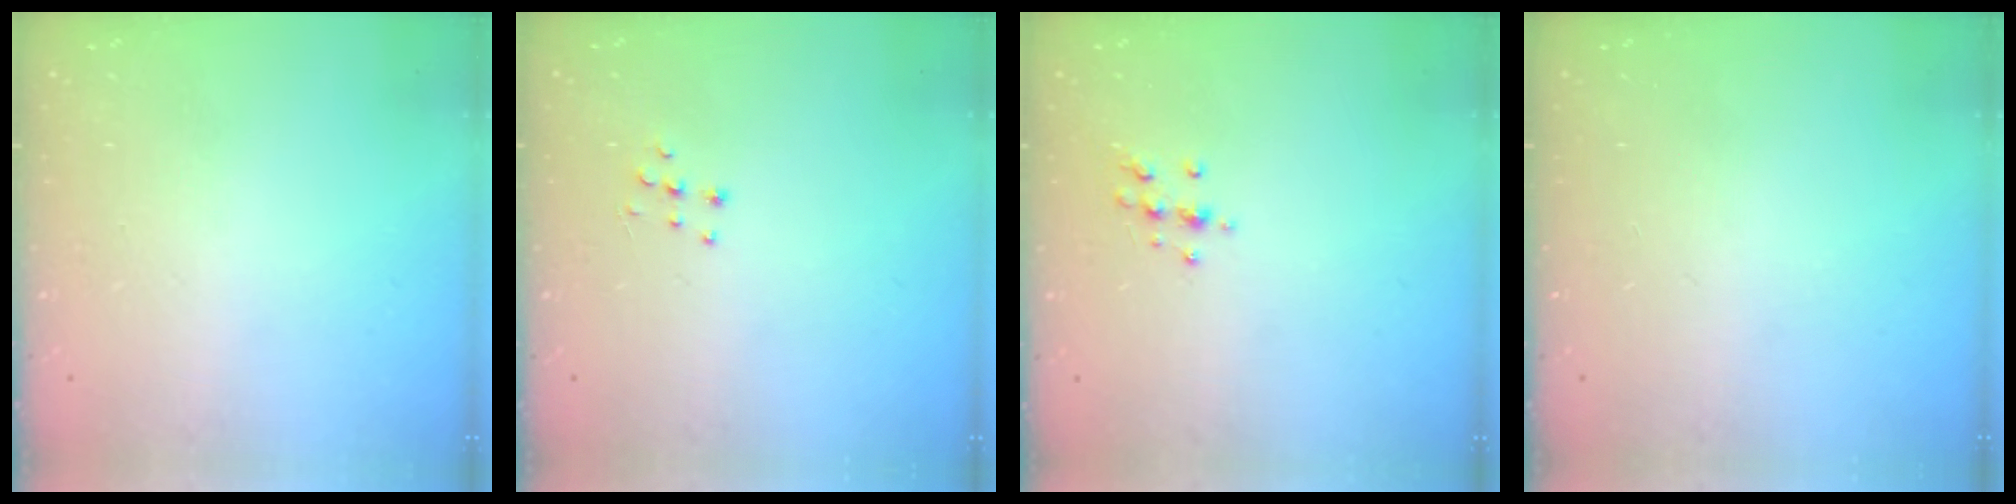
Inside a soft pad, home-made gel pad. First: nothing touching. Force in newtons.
{"total": 3.7, "press": 3.7, "slide": 0.2}
{"total": 6.8, "press": 6.8, "slide": 0.6}
{"total": 0.0}